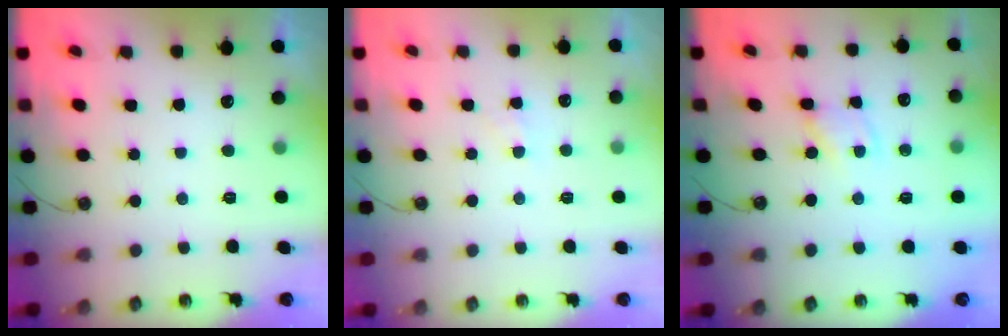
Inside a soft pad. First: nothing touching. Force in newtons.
{"total": 4.4, "press": 4.3, "slide": 0.7}
{"total": 1.2, "press": 1.2, "slide": 0.2}